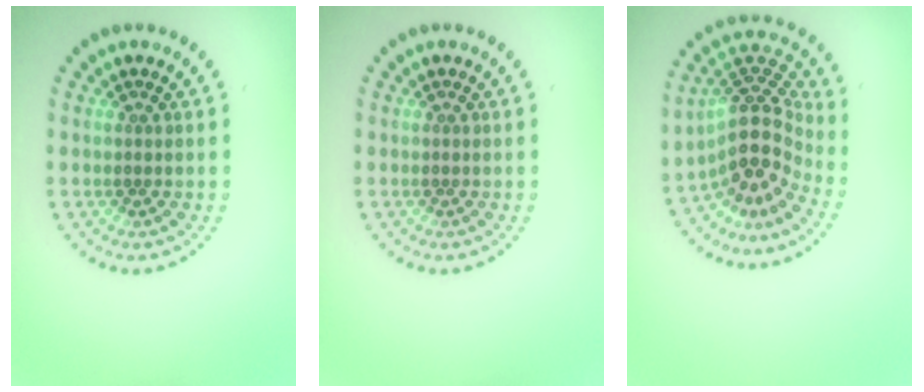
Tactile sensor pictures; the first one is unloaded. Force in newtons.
{"total": 0.0}
{"total": 5.3, "press": 3.9, "slide": 3.7}